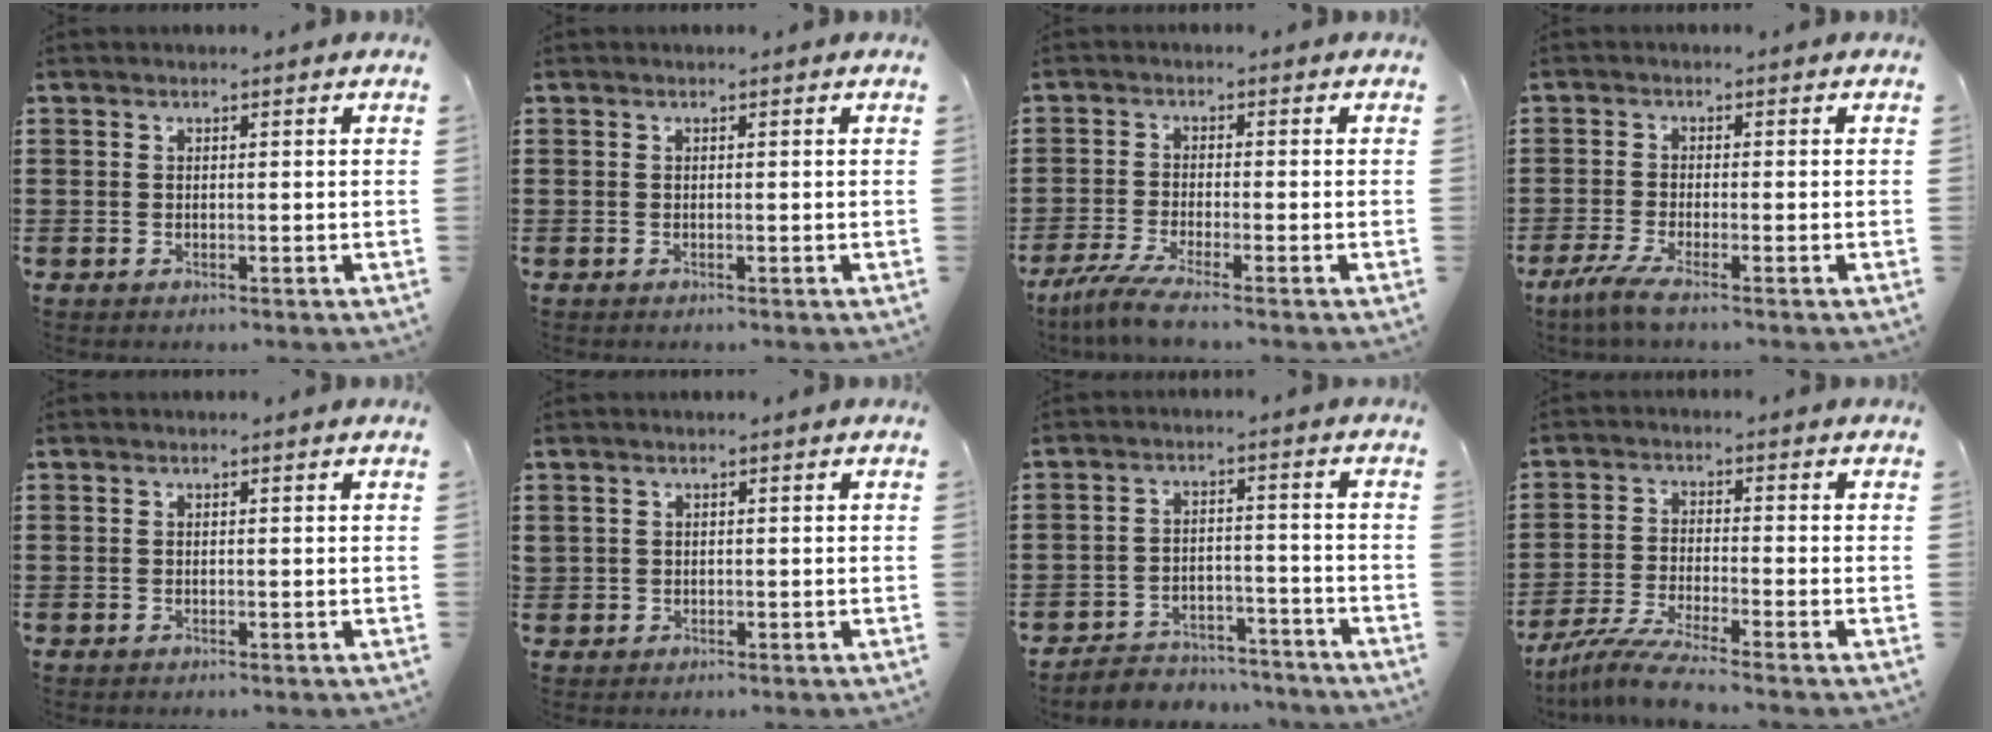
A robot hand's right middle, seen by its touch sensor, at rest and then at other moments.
{"total": 0.0}
{"total": 3.9, "force": [-2.9, -0.2, 2.6], "torque": [-0.068, -0.019, -0.061]}
{"total": 3.2, "force": [-2.1, -0.1, 2.4], "torque": [-0.065, -0.012, -0.045]}
{"total": 0.0}
{"total": 0.7, "force": [0.2, 0.7, 0.1], "torque": [-0.003, 0.005, 0.004]}
{"total": 4.3, "force": [-4.2, 0.8, 0.0], "torque": [-0.005, 0.007, -0.091]}
{"total": 5.5, "force": [-4.8, -0.4, 2.7], "torque": [-0.072, -0.024, -0.097]}